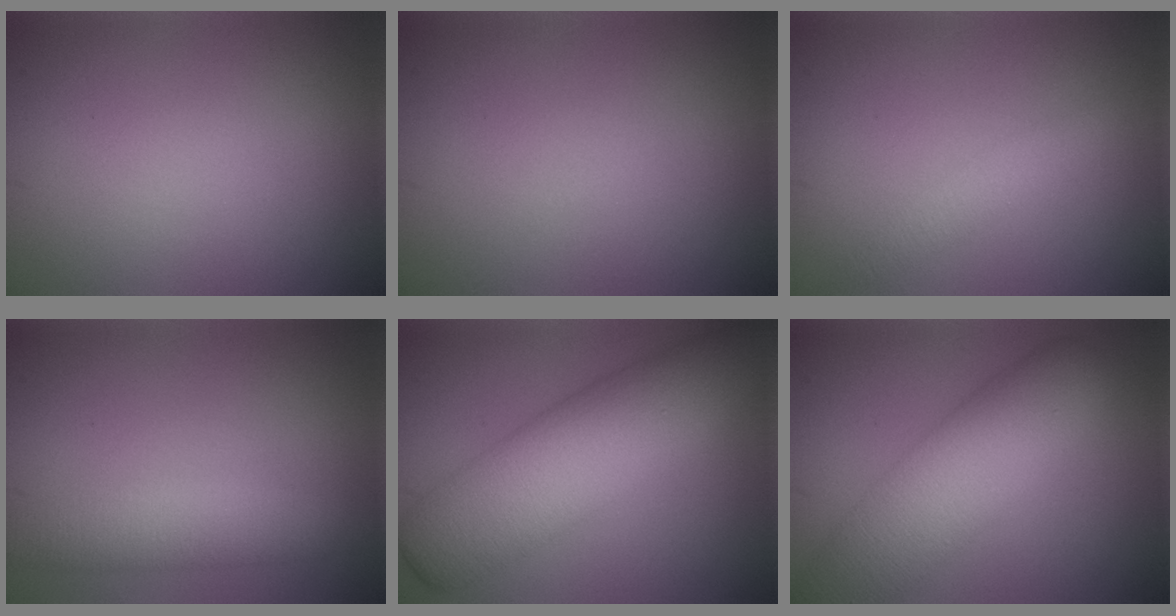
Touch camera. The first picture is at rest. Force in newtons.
{"total": 0.0}
{"total": 1.9, "press": 1.9, "slide": 0.1}
{"total": 3.8, "press": 3.8, "slide": 0.5}
{"total": 9.2, "press": 9.2, "slide": 0.1}
{"total": 8.0, "press": 8.0, "slide": 0.2}